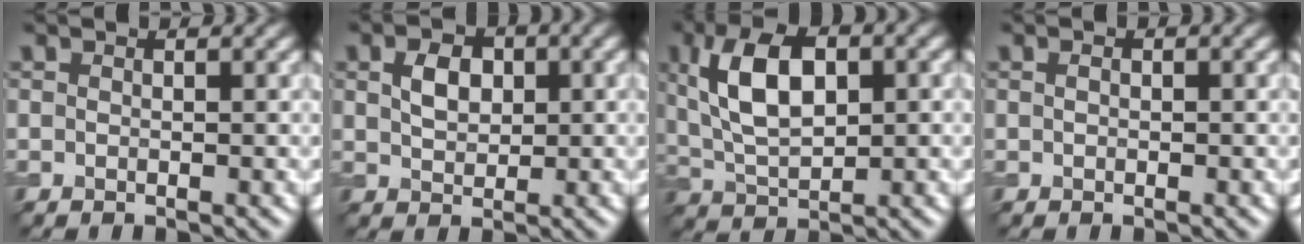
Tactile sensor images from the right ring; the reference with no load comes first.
{"total": 2.9, "force": [0.7, 2.0, 2.0], "torque": [-0.042, 0.004, 0.014]}
{"total": 8.0, "force": [1.9, 4.0, 6.7], "torque": [-0.126, 0.014, 0.031]}
{"total": 1.0, "force": [0.4, 0.6, 0.6], "torque": [-0.010, -0.001, 0.001]}